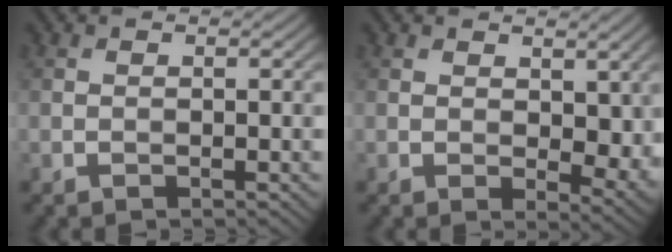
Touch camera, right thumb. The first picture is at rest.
{"total": 5.4, "force": [1.6, 3.1, 4.1], "torque": [-0.065, -0.010, 0.034]}